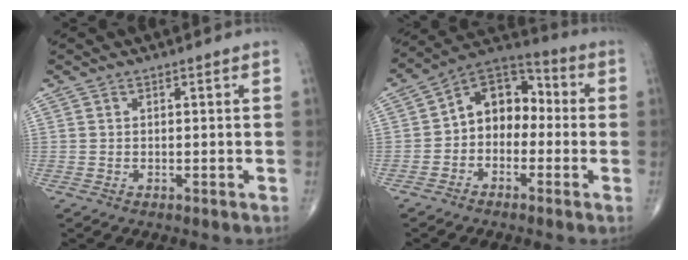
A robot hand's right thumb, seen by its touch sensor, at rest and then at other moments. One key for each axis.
{"total": 10.6, "fx": -1.1, "fy": 7.9, "fz": 6.9, "tx": -0.071, "ty": 0.046, "tz": -0.039}